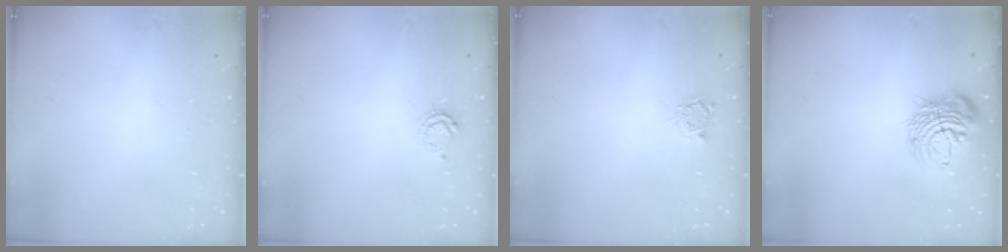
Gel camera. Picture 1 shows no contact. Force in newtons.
{"total": 4.7, "press": 4.7, "slide": 0.6}
{"total": 3.2, "press": 3.2, "slide": 0.0}
{"total": 12.4, "press": 12.4, "slide": 1.4}